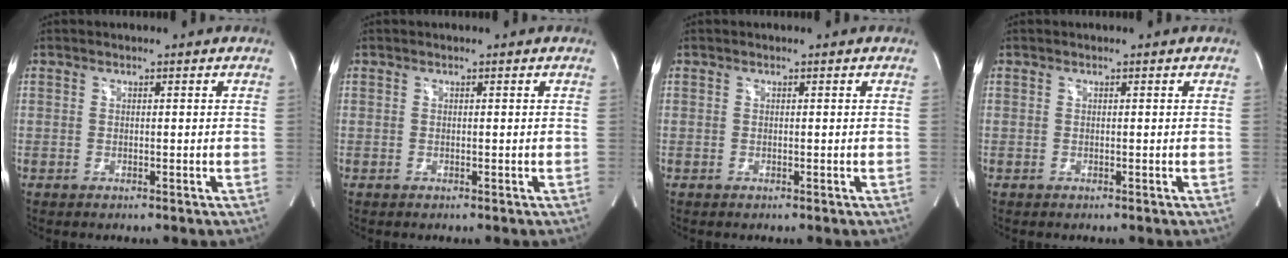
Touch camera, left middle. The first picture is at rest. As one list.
[{"total": 0.0}, {"total": 0.0}, {"total": 0.0}]